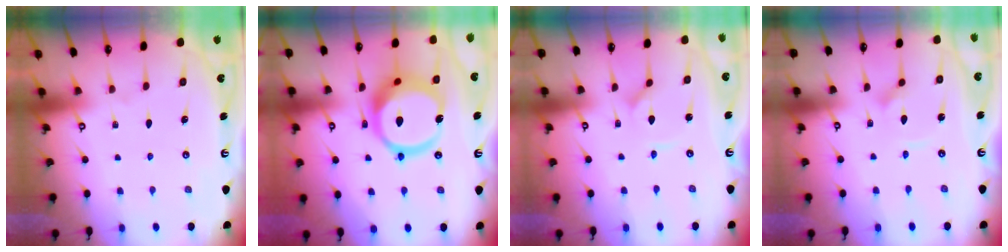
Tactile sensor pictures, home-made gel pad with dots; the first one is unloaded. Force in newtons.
{"total": 17.7, "press": 17.5, "slide": 2.2}
{"total": 1.5, "press": 1.5, "slide": 0.3}
{"total": 2.8, "press": 2.8, "slide": 0.4}